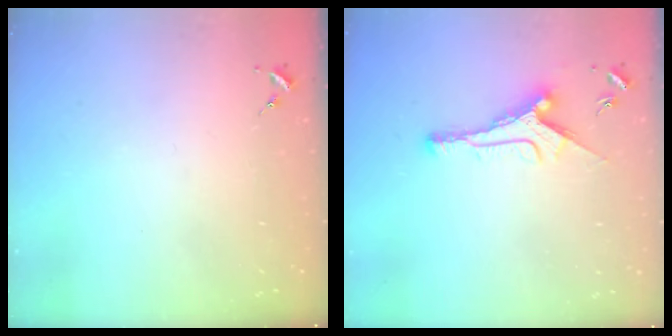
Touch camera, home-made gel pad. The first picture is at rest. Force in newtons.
{"total": 10.6, "press": 10.6, "slide": 0.3}